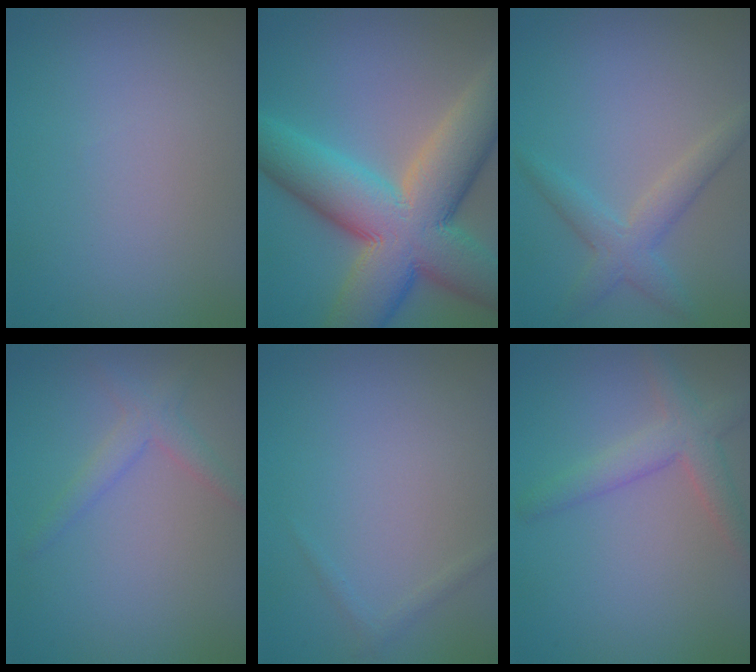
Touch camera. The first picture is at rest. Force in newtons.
{"total": 14.1, "press": 14.1, "slide": 0.6}
{"total": 2.9, "press": 2.9, "slide": 0.2}
{"total": 2.1, "press": 2.1, "slide": 0.1}
{"total": 0.6, "press": 0.6, "slide": 0.1}
{"total": 3.2, "press": 3.2, "slide": 0.2}